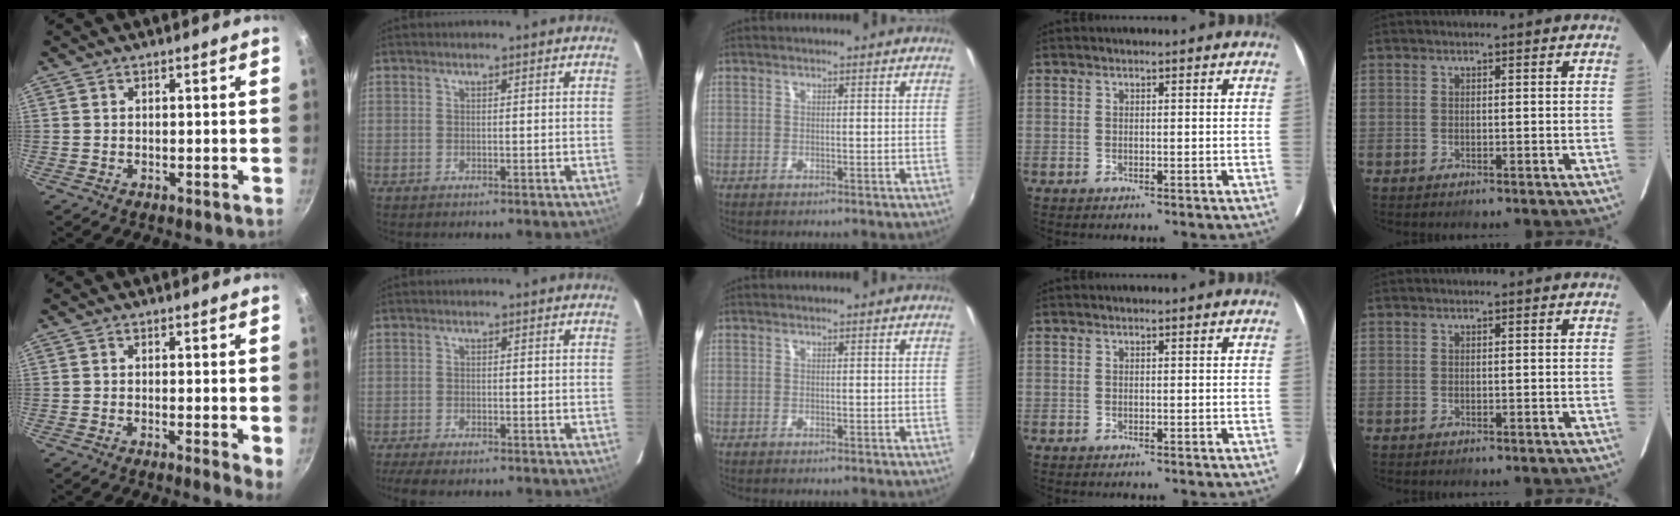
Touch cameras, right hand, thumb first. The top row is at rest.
{"thumb": {"total": 3.2, "force": [-0.2, 0.8, 3.1], "torque": [-0.038, -0.009, -0.007]}, "index": {"total": 6.6, "force": [-5.4, 1.7, 3.3], "torque": [-0.085, -0.024, -0.093]}}